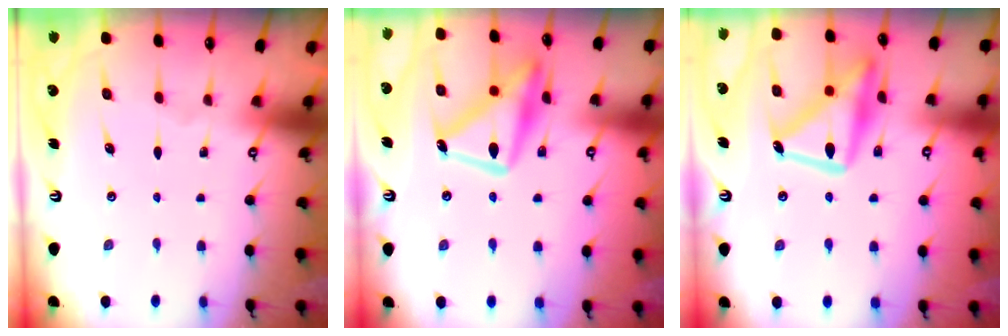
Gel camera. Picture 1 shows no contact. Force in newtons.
{"total": 17.7, "press": 17.6, "slide": 1.3}
{"total": 19.5, "press": 19.4, "slide": 1.5}